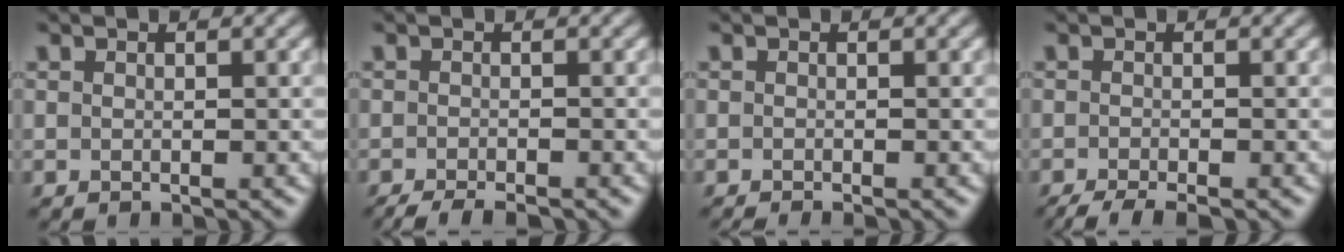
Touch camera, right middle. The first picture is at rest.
{"total": 3.1, "force": [-2.6, 0.6, 1.7], "torque": [-0.025, -0.004, -0.045]}
{"total": 1.0, "force": [-0.7, 0.2, 0.6], "torque": [0.000, -0.005, -0.014]}
{"total": 3.5, "force": [-2.7, 0.7, 2.2], "torque": [-0.032, -0.004, -0.052]}